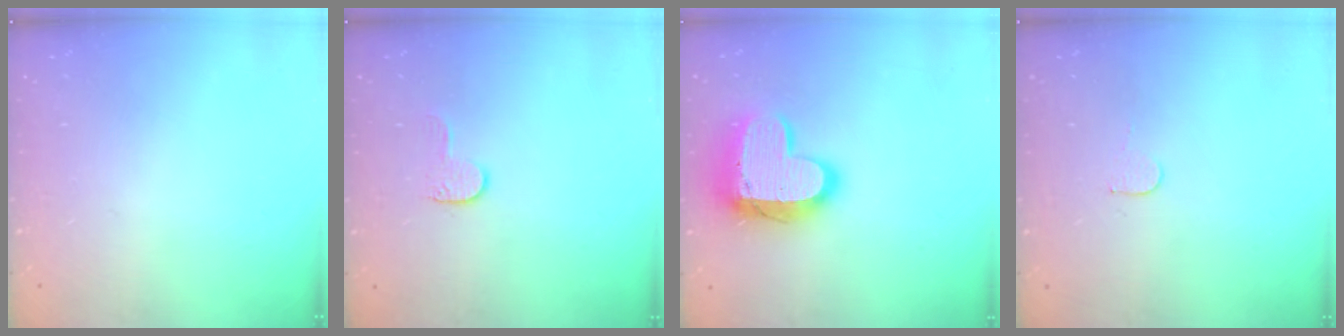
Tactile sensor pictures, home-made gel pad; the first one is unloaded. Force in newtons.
{"total": 4.2, "press": 4.2, "slide": 0.3}
{"total": 16.3, "press": 16.2, "slide": 1.4}
{"total": 3.4, "press": 3.4, "slide": 0.2}